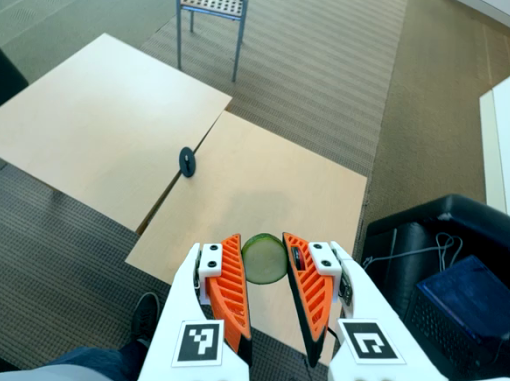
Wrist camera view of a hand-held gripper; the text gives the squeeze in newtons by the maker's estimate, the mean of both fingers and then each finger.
{"total": 11.8, "left": 12.2, "right": 11.3}